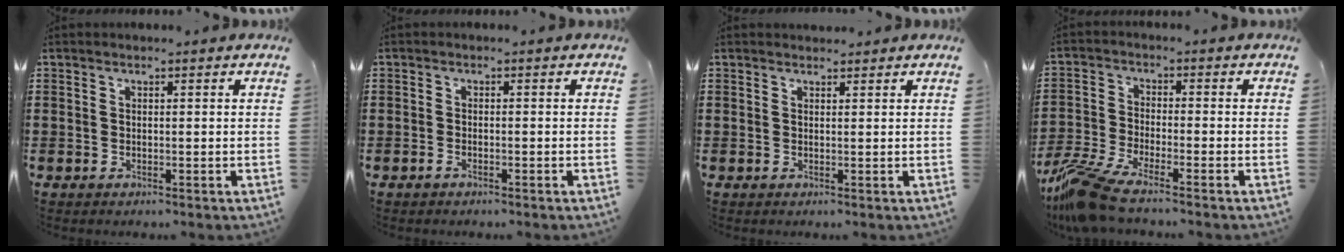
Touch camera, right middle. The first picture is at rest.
{"total": 0.8, "force": [-0.6, 0.1, 0.5], "torque": [-0.012, -0.004, -0.010]}
{"total": 1.1, "force": [1.0, 0.3, -0.1], "torque": [0.007, -0.001, 0.018]}
{"total": 8.4, "force": [-6.9, 1.5, 4.6], "torque": [-0.118, -0.009, -0.139]}